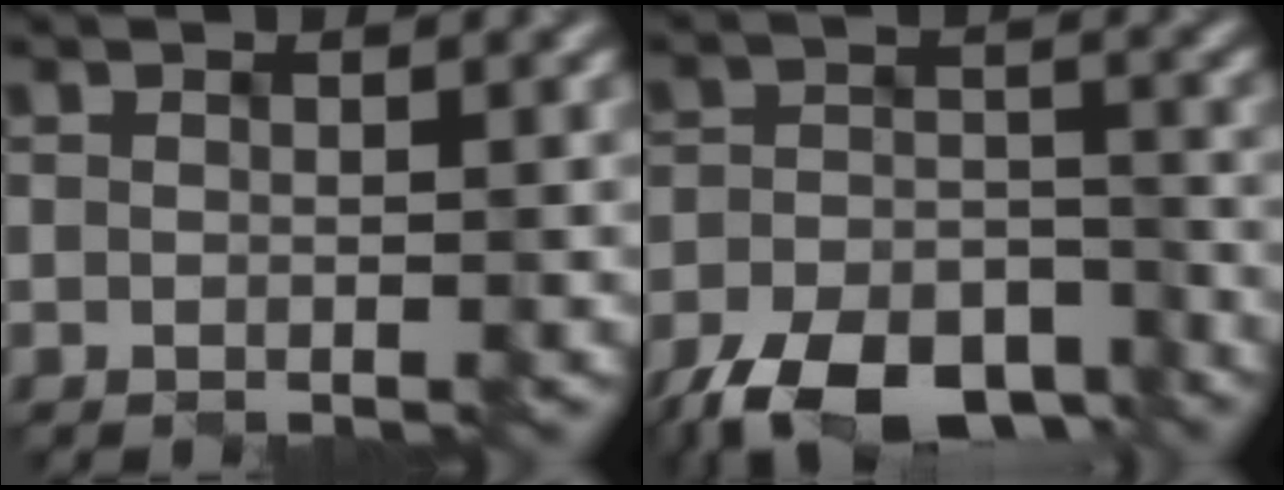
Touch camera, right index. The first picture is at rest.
{"total": 8.7, "force": [-6.9, 3.7, 3.8], "torque": [-0.068, -0.013, -0.115]}